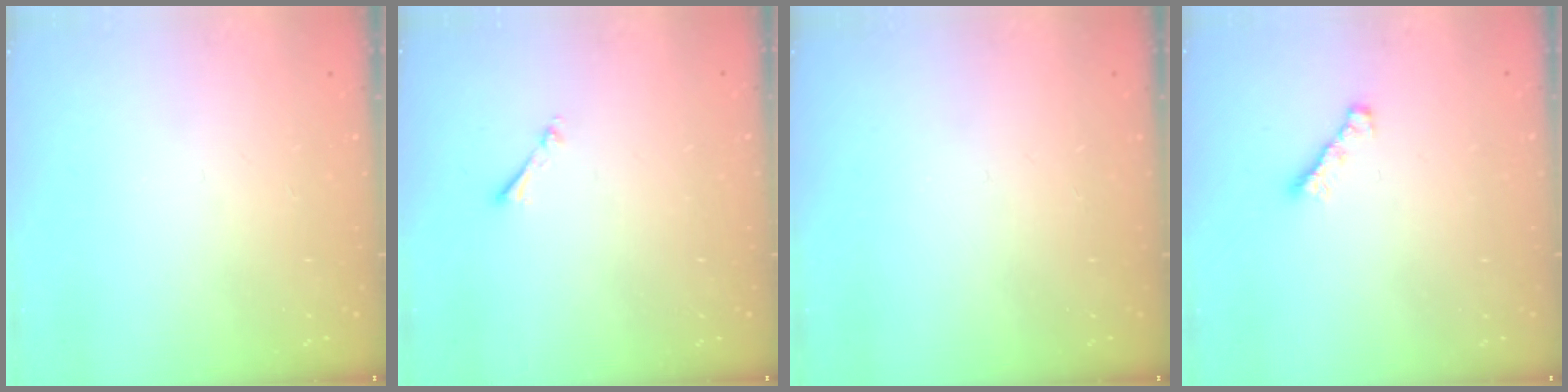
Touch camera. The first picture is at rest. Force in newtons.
{"total": 0.6, "press": 0.6, "slide": 0.2}
{"total": 0.0}
{"total": 1.6, "press": 1.4, "slide": 0.6}